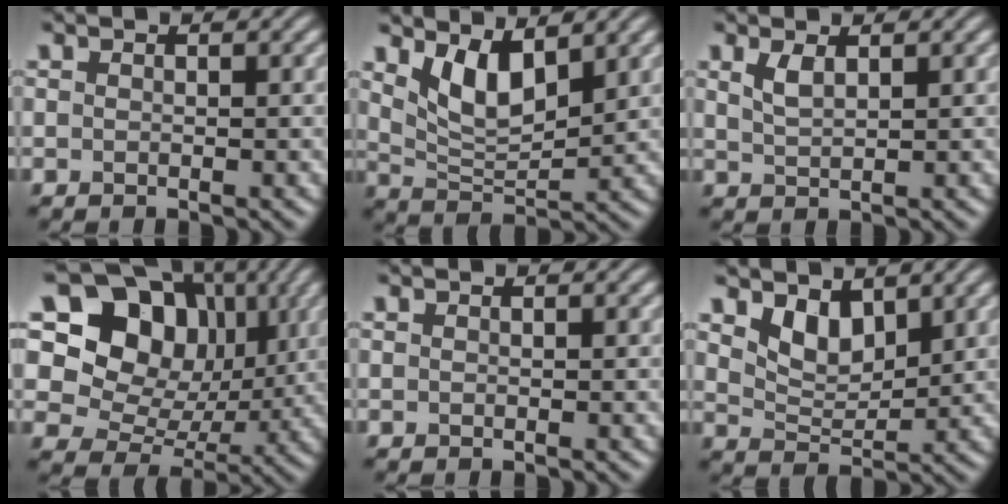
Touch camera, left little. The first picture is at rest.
{"total": 5.0, "force": [2.6, 2.2, 3.7], "torque": [-0.080, -0.013, 0.052]}
{"total": 1.7, "force": [1.0, 0.6, 1.2], "torque": [-0.029, 0.001, 0.023]}
{"total": 13.8, "force": [5.2, 10.5, 7.3], "torque": [-0.137, 0.044, 0.078]}
{"total": 0.0}
{"total": 3.3, "force": [2.2, 1.8, 1.8], "torque": [-0.043, -0.013, 0.039]}